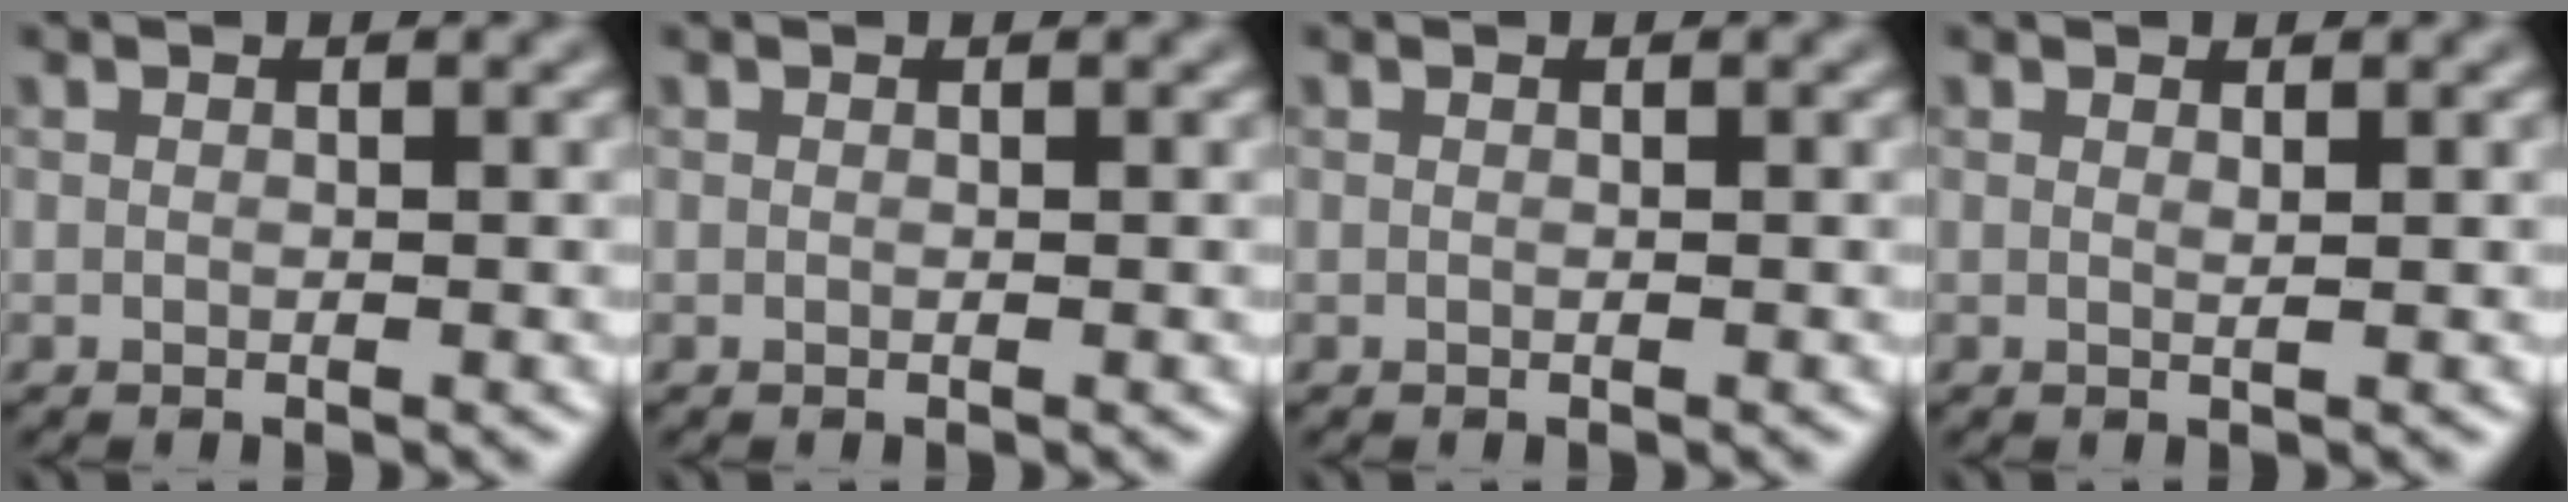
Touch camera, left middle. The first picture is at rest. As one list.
[{"total": 0.0}, {"total": 0.0}, {"total": 0.6, "force": [0.3, 0.2, 0.5], "torque": [-0.001, -0.002, 0.003]}]